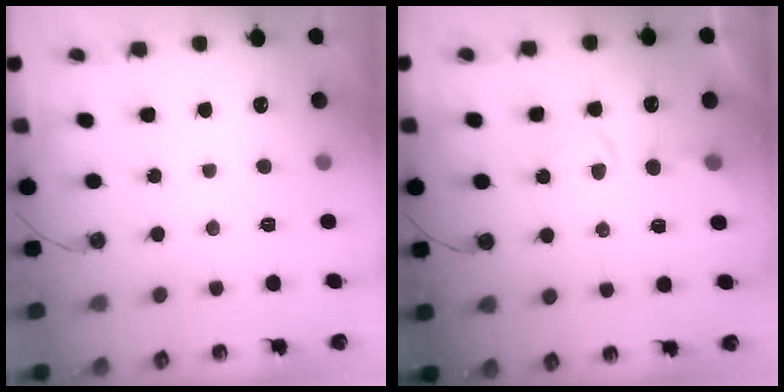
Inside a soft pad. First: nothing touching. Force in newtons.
{"total": 3.0, "press": 3.0, "slide": 0.5}